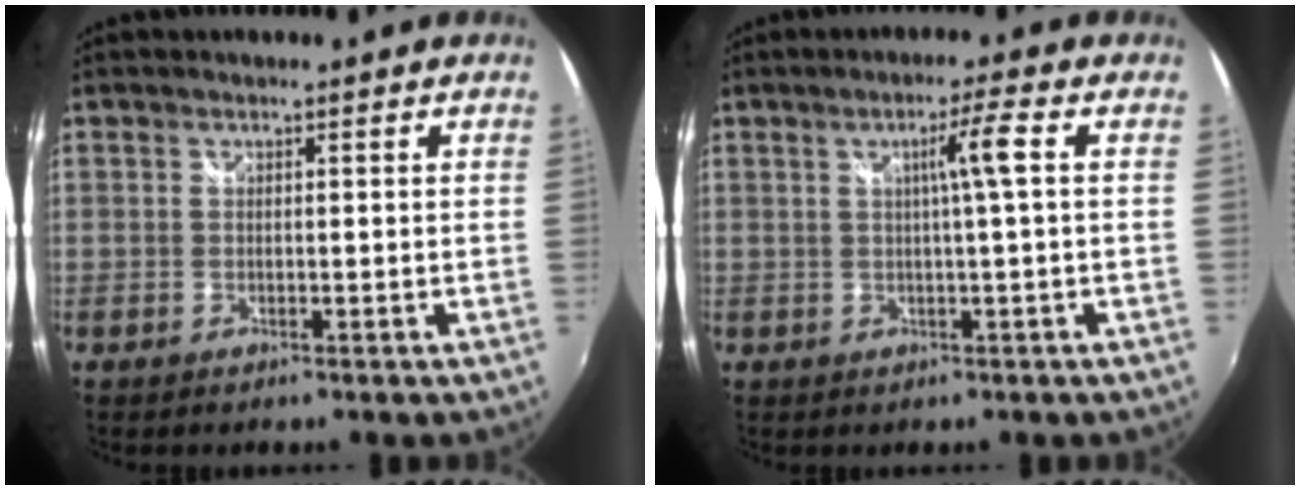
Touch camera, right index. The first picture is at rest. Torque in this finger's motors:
{"motor_torque": [0.54, 0.02, 0.25, 0.08]}